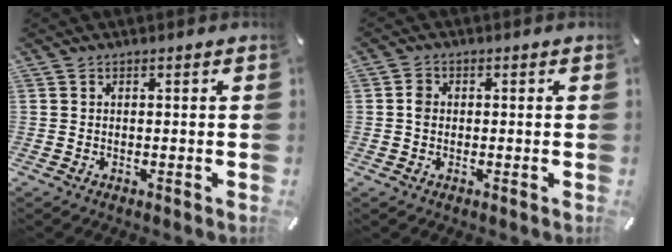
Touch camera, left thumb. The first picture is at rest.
{"total": 2.2, "force": [-0.1, 1.9, 1.0], "torque": [-0.012, 0.004, -0.007]}